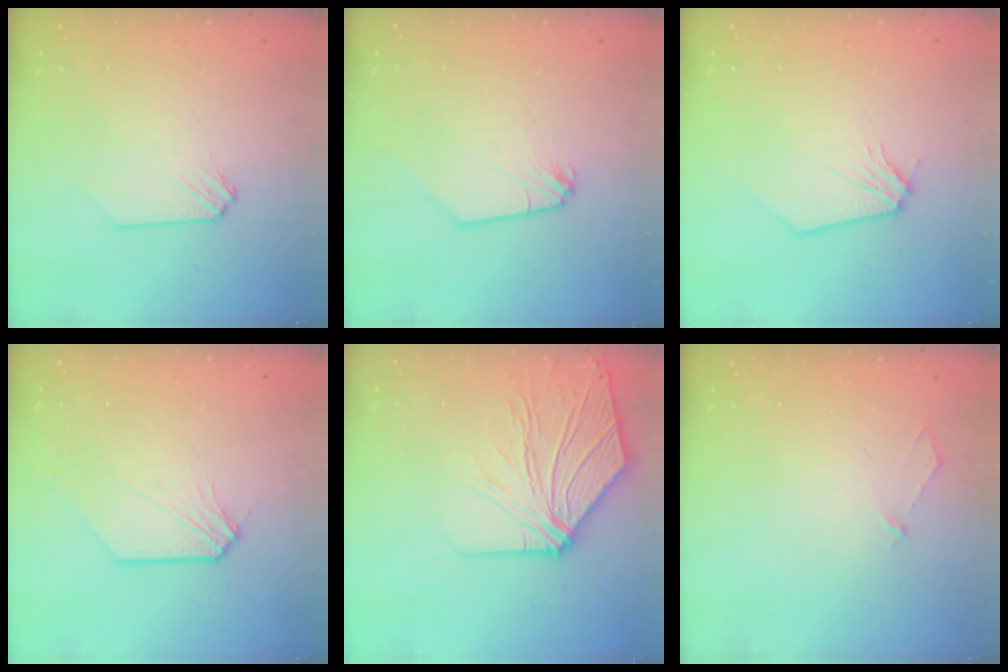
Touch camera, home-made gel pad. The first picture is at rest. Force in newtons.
{"total": 0.0}
{"total": 0.0}
{"total": 3.1, "press": 3.1, "slide": 0.4}
{"total": 11.4, "press": 11.3, "slide": 1.4}
{"total": 3.0, "press": 3.0, "slide": 0.4}